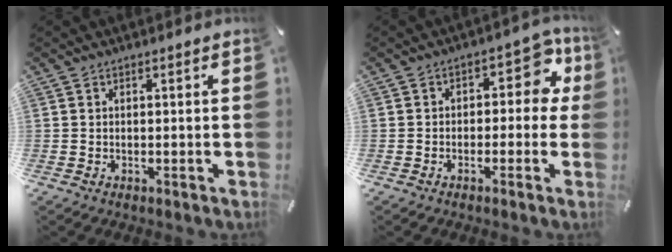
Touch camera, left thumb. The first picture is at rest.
{"total": 8.9, "force": [2.2, 5.7, 6.6], "torque": [-0.080, -0.010, 0.032]}